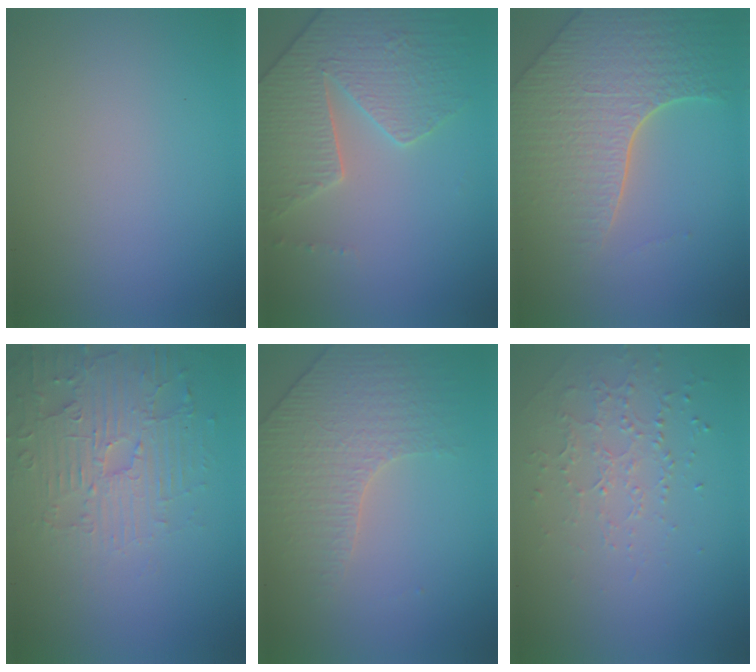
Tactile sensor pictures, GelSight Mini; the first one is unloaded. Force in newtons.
{"total": 4.3, "press": 4.2, "slide": 0.9}
{"total": 7.7, "press": 5.6, "slide": 5.3}
{"total": 5.0, "press": 3.9, "slide": 3.2}
{"total": 3.9, "press": 3.2, "slide": 2.2}
{"total": 1.5, "press": 1.2, "slide": 0.9}